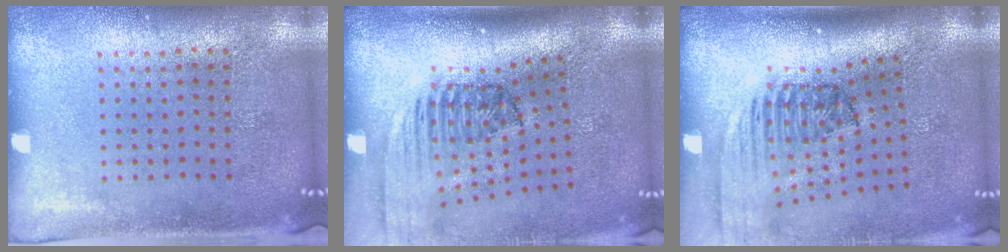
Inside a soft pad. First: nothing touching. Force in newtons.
{"total": 2.4, "press": 1.5, "slide": 1.8}
{"total": 2.4, "press": 1.5, "slide": 1.8}